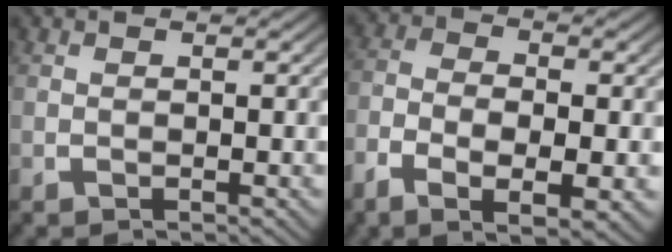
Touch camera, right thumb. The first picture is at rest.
{"total": 6.0, "force": [-2.1, 3.0, 4.8], "torque": [-0.101, -0.021, -0.030]}